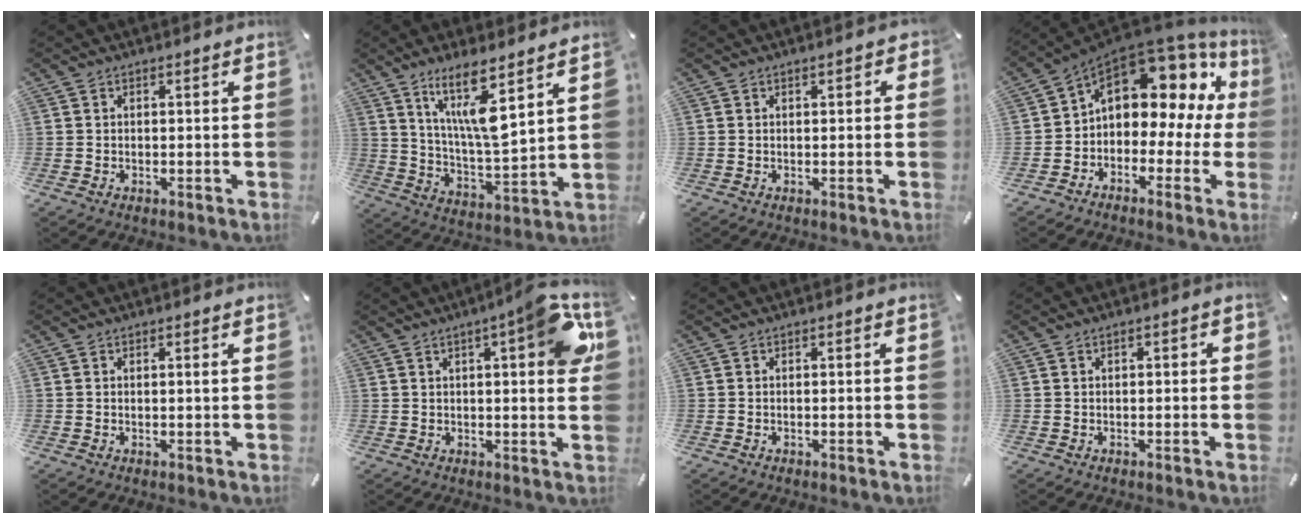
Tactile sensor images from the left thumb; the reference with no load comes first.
{"total": 13.4, "force": [8.2, 3.1, 10.1], "torque": [-0.198, -0.037, 0.138]}
{"total": 1.0, "force": [0.2, 0.8, 0.5], "torque": [-0.004, 0.002, 0.000]}
{"total": 12.6, "force": [4.4, 8.6, 8.0], "torque": [-0.125, -0.035, 0.069]}
{"total": 0.7, "force": [0.3, -0.1, 0.6], "torque": [-0.011, 0.000, 0.005]}
{"total": 11.8, "force": [4.4, 2.8, 10.6], "torque": [-0.133, -0.022, 0.066]}
{"total": 0.0}
{"total": 1.2, "force": [-0.2, 0.8, 0.8], "torque": [-0.016, 0.005, -0.005]}